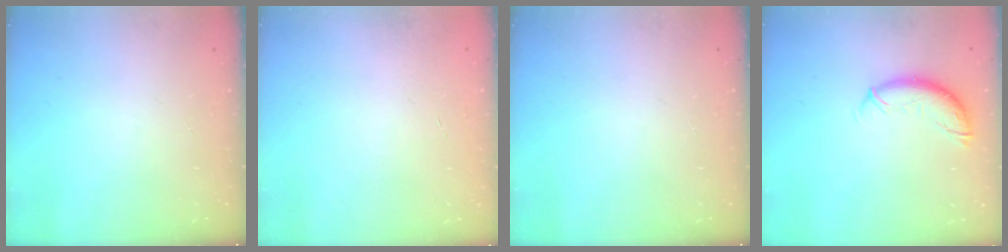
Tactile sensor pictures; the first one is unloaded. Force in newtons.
{"total": 0.0}
{"total": 0.0}
{"total": 9.7, "press": 9.7, "slide": 0.7}